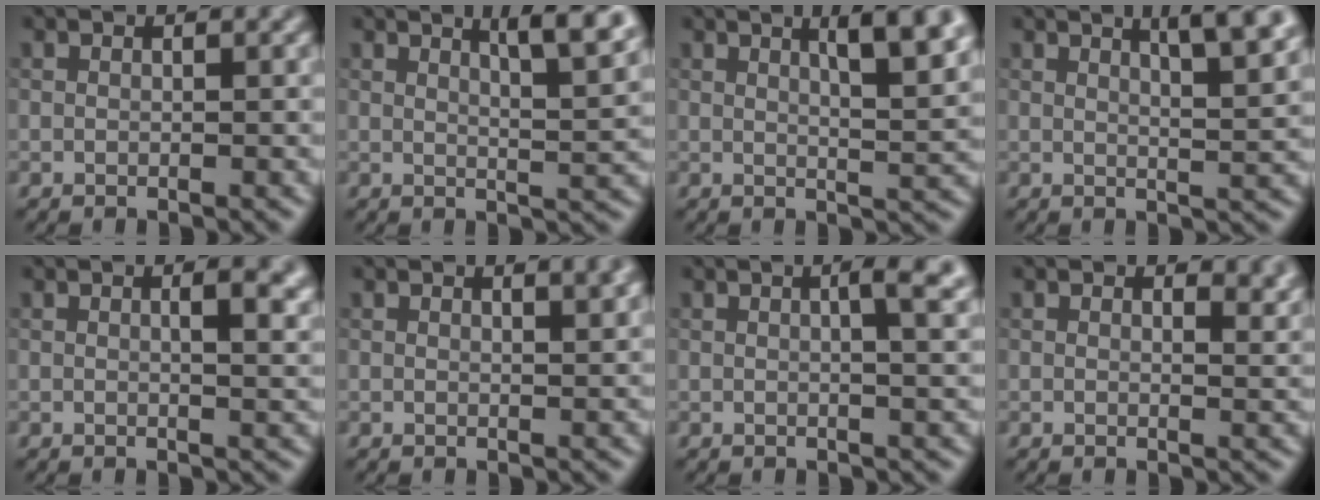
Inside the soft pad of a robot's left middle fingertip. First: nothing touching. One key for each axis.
{"total": 5.7, "fx": 3.4, "fy": 1.3, "fz": 4.4, "tx": -0.043, "ty": 0.011, "tz": 0.042}
{"total": 6.0, "fx": 2.8, "fy": 1.6, "fz": 5.1, "tx": -0.050, "ty": 0.011, "tz": 0.036}
{"total": 5.7, "fx": 3.3, "fy": 1.6, "fz": 4.4, "tx": -0.039, "ty": 0.020, "tz": 0.032}
{"total": 3.7, "fx": 1.0, "fy": 1.3, "fz": 3.3, "tx": -0.034, "ty": 0.006, "tz": 0.013}
{"total": 2.6, "fx": 1.6, "fy": 0.9, "fz": 1.9, "tx": -0.009, "ty": 0.004, "tz": 0.016}
{"total": 4.8, "fx": 1.4, "fy": 1.6, "fz": 4.3, "tx": -0.034, "ty": 0.021, "tz": 0.006}
{"total": 2.2, "fx": 1.5, "fy": 0.9, "fz": 1.3, "tx": -0.016, "ty": -0.007, "tz": 0.024}